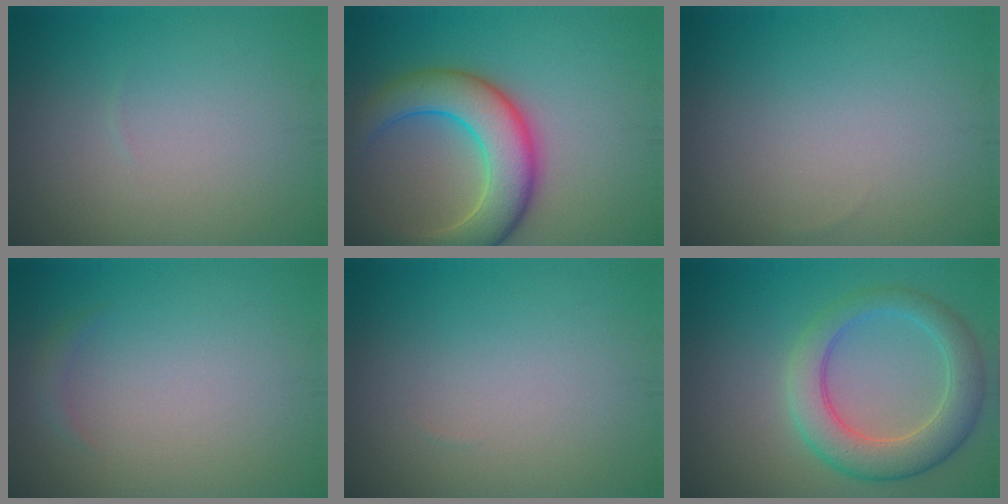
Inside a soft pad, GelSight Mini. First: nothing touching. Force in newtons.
{"total": 7.6, "press": 7.6, "slide": 0.3}
{"total": 0.0}
{"total": 0.7, "press": 0.7, "slide": 0.1}
{"total": 0.0}
{"total": 5.5, "press": 5.5, "slide": 0.3}